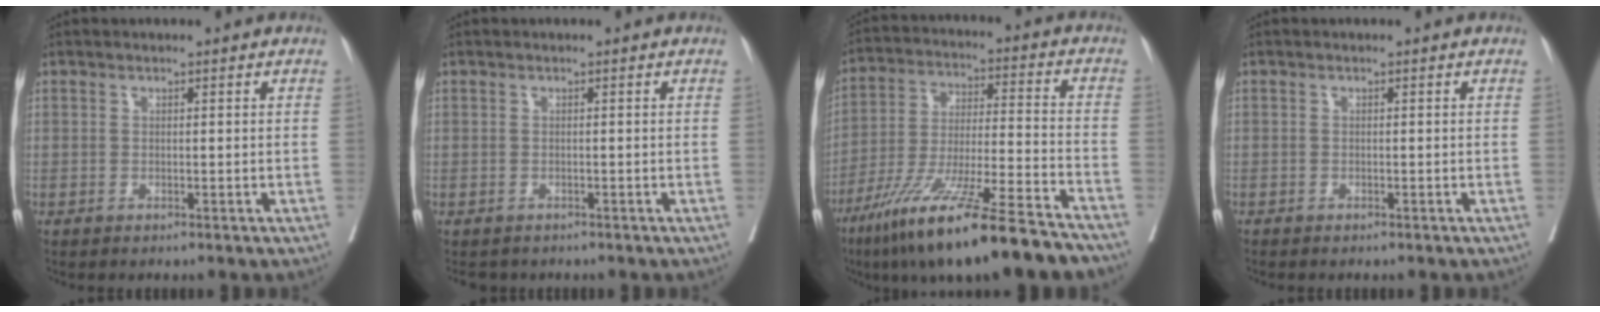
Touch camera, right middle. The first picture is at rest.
{"total": 2.5, "force": [-2.1, 1.3, 0.2], "torque": [-0.005, -0.002, -0.031]}
{"total": 20.5, "force": [-15.0, 0.7, 14.0], "torque": [-0.235, -0.045, -0.258]}
{"total": 0.5, "force": [-0.4, 0.3, 0.1], "torque": [-0.007, 0.001, -0.009]}